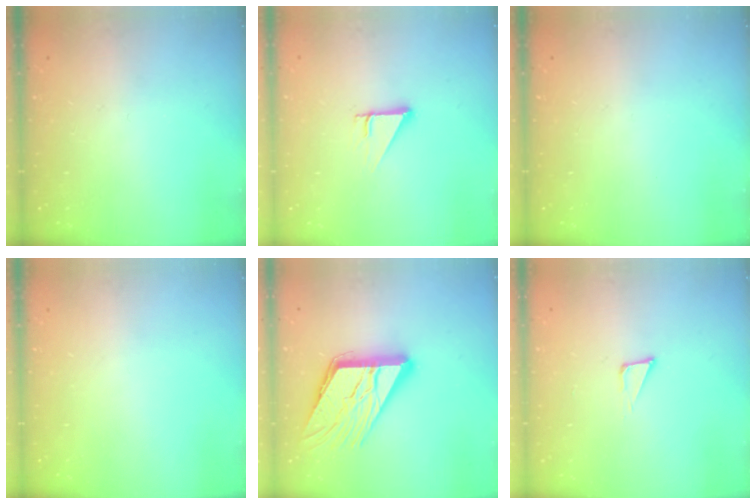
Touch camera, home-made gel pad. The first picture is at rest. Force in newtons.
{"total": 2.7, "press": 2.7, "slide": 0.1}
{"total": 0.0}
{"total": 0.0}
{"total": 17.8, "press": 17.7, "slide": 2.1}
{"total": 3.1, "press": 3.0, "slide": 0.9}